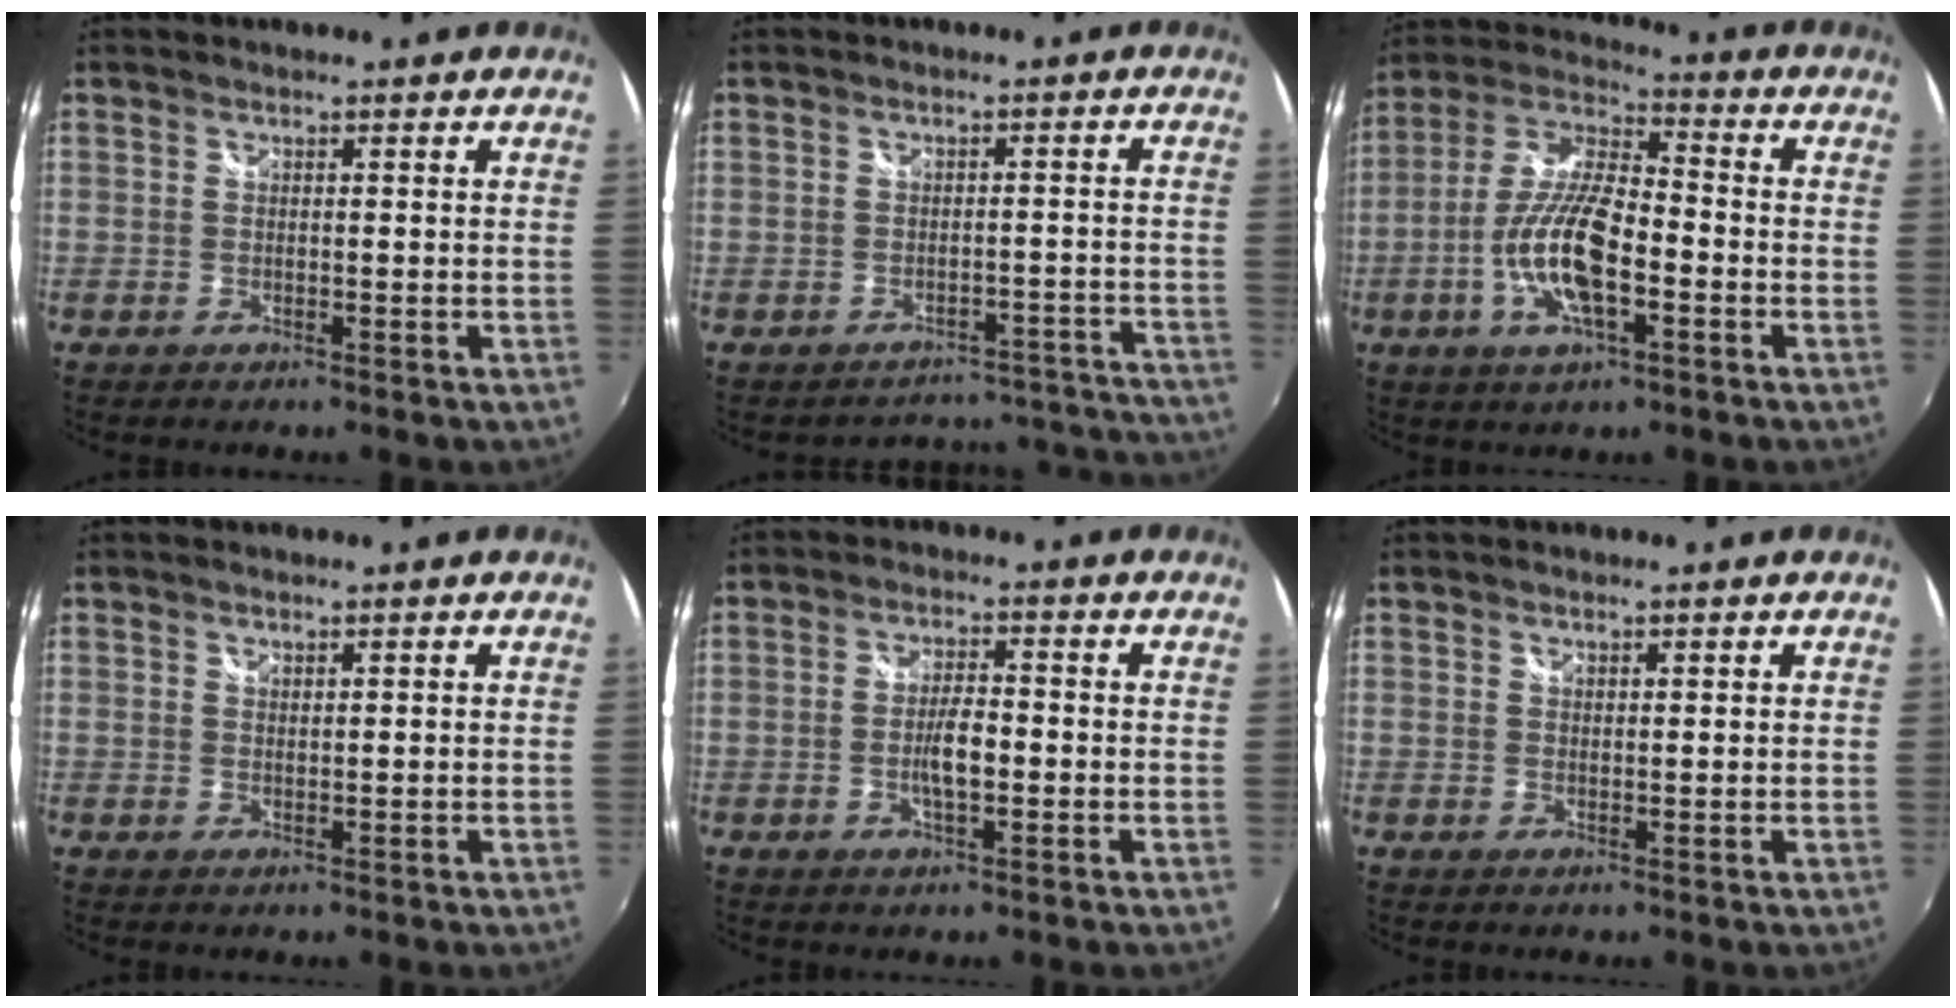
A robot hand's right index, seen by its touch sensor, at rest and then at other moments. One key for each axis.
{"total": 14.8, "fx": -13.9, "fy": 5.3, "fz": 0.7, "tx": 0.000, "ty": 0.064, "tz": -0.156}
{"total": 13.8, "fx": -4.0, "fy": 4.7, "fz": 12.4, "tx": -0.256, "ty": 0.001, "tz": -0.078}
{"total": 0.7, "fx": 0.7, "fy": 0.2, "fz": 0.1, "tx": -0.001, "ty": 0.000, "tz": 0.013}
{"total": 4.5, "fx": -0.9, "fy": 1.3, "fz": 4.2, "tx": -0.080, "ty": 0.005, "tz": -0.015}
{"total": 0.8, "fx": 0.7, "fy": 0.2, "fz": 0.1, "tx": -0.001, "ty": 0.001, "tz": 0.013}